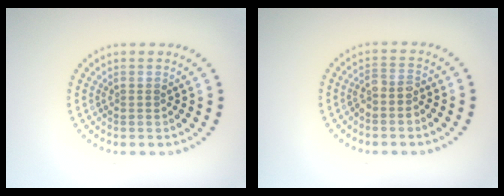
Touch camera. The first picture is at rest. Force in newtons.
{"total": 1.7, "press": 1.4, "slide": 0.9}